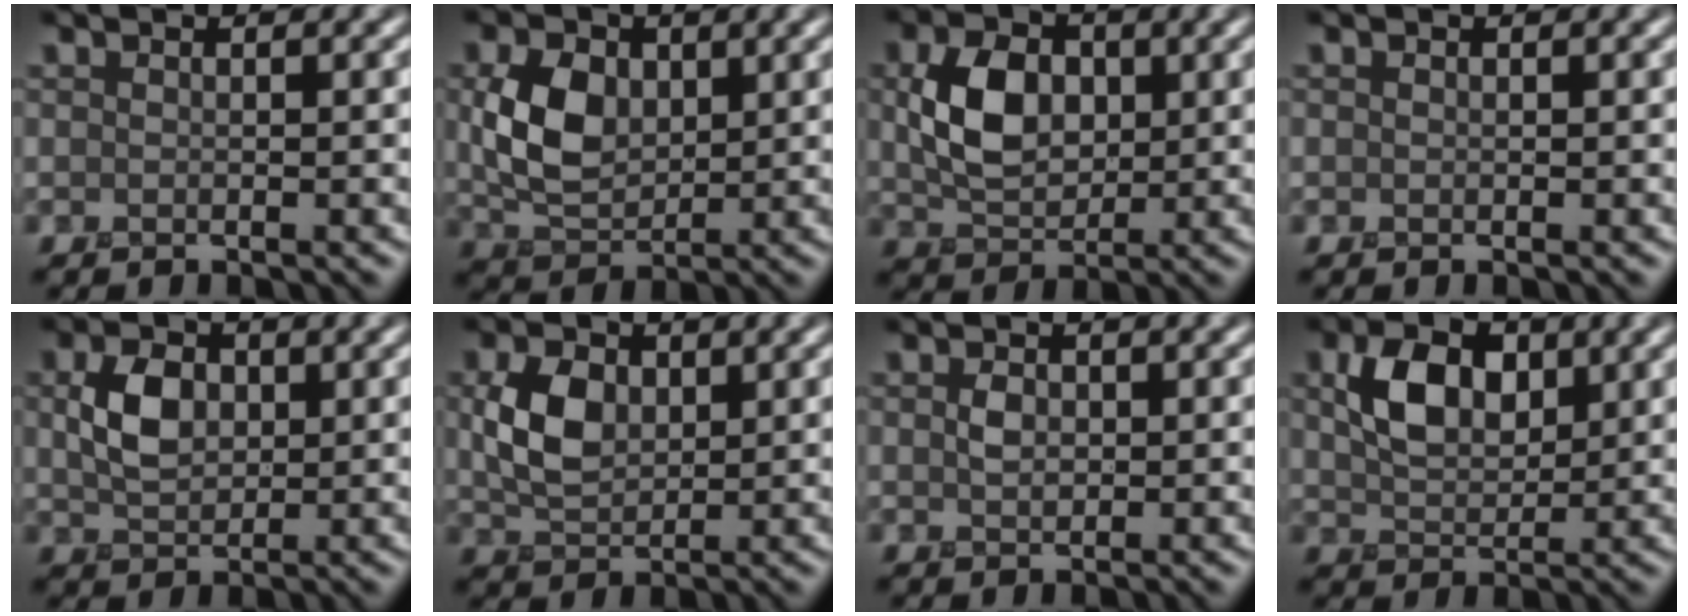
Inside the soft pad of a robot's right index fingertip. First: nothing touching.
{"total": 5.1, "force": [0.3, 3.6, 3.6], "torque": [-0.077, -0.006, 0.005]}
{"total": 5.3, "force": [0.2, 3.7, 3.7], "torque": [-0.077, -0.003, 0.000]}
{"total": 0.0}
{"total": 3.7, "force": [0.2, 2.7, 2.5], "torque": [-0.054, -0.003, -0.001]}
{"total": 4.1, "force": [0.3, 2.9, 2.9], "torque": [-0.064, -0.003, 0.003]}
{"total": 1.2, "force": [-0.1, 1.0, 0.7], "torque": [-0.014, -0.004, -0.004]}
{"total": 4.7, "force": [1.0, 3.2, 3.3], "torque": [-0.069, 0.000, 0.014]}